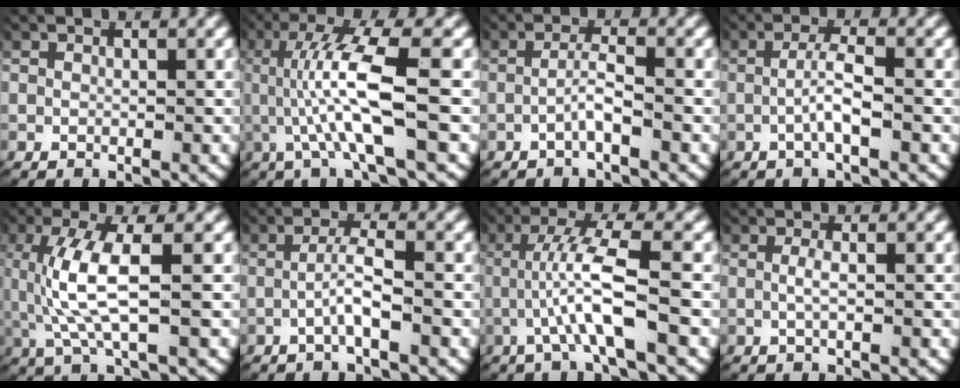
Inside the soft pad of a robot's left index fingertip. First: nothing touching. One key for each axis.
{"total": 7.3, "fx": 0.6, "fy": 1.6, "fz": 7.1, "tx": -0.135, "ty": 0.007, "tz": 0.007}
{"total": 2.1, "fx": -1.3, "fy": 0.1, "fz": 1.6, "tx": -0.037, "ty": -0.002, "tz": -0.023}
{"total": 2.8, "fx": -0.9, "fy": 0.5, "fz": 2.6, "tx": -0.053, "ty": -0.002, "tz": -0.016}
{"total": 5.8, "fx": 0.4, "fy": 1.7, "fz": 5.6, "tx": -0.126, "ty": -0.003, "tz": 0.015}
{"total": 2.7, "fx": -1.1, "fy": 0.4, "fz": 2.4, "tx": -0.051, "ty": -0.001, "tz": -0.020}
{"total": 5.6, "fx": 0.3, "fy": 1.1, "fz": 5.5, "tx": -0.102, "ty": 0.006, "tz": -0.001}
{"total": 1.3, "fx": -0.2, "fy": 0.1, "fz": 1.3, "tx": -0.036, "ty": -0.006, "tz": -0.001}